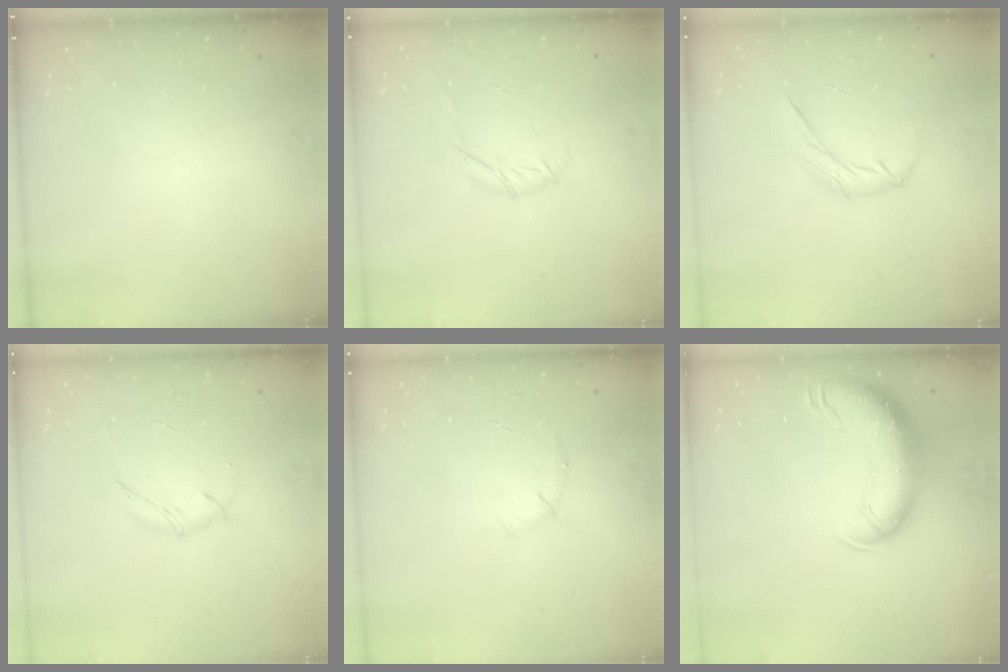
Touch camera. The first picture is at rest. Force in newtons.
{"total": 6.7, "press": 6.5, "slide": 1.5}
{"total": 7.3, "press": 7.3, "slide": 0.5}
{"total": 5.2, "press": 5.1, "slide": 0.6}
{"total": 4.6, "press": 4.4, "slide": 1.2}
{"total": 14.7, "press": 14.2, "slide": 3.6}